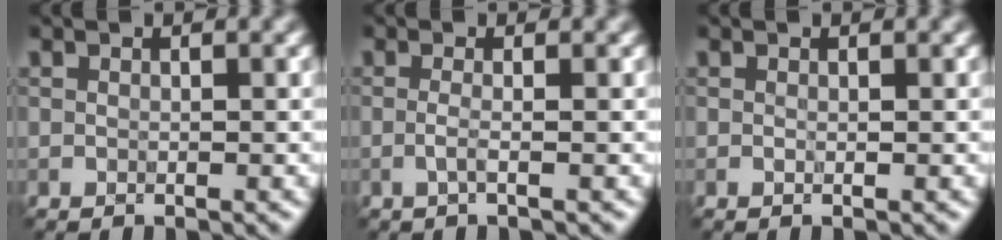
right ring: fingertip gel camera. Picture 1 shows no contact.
{"total": 1.3, "force": [-0.2, 0.4, 1.3], "torque": [-0.023, 0.000, -0.010]}
{"total": 0.0}